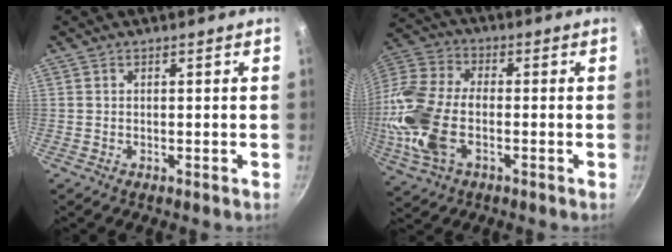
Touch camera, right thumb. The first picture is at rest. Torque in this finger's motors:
{"motor_torque": [2.30, 2.58, 1.73, -0.94, 0.27]}